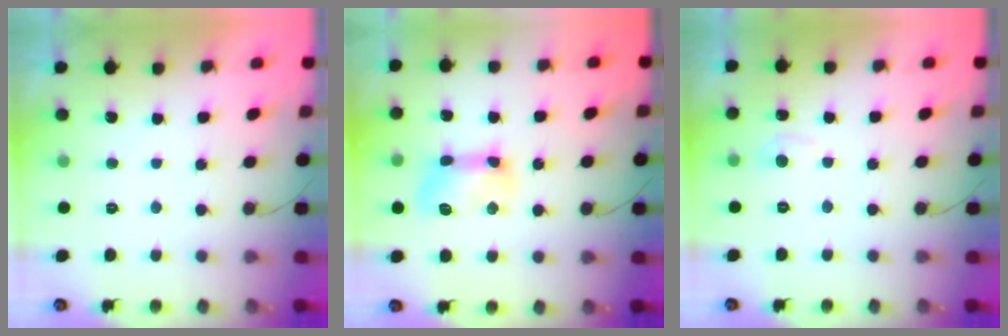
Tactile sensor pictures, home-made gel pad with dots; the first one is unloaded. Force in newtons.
{"total": 9.6, "press": 9.6, "slide": 1.1}
{"total": 5.3, "press": 5.2, "slide": 0.8}